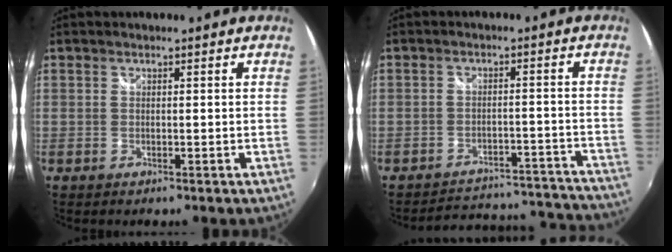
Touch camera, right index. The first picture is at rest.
{"total": 18.3, "force": [-17.2, 5.5, 3.5], "torque": [-0.066, 0.046, -0.200]}